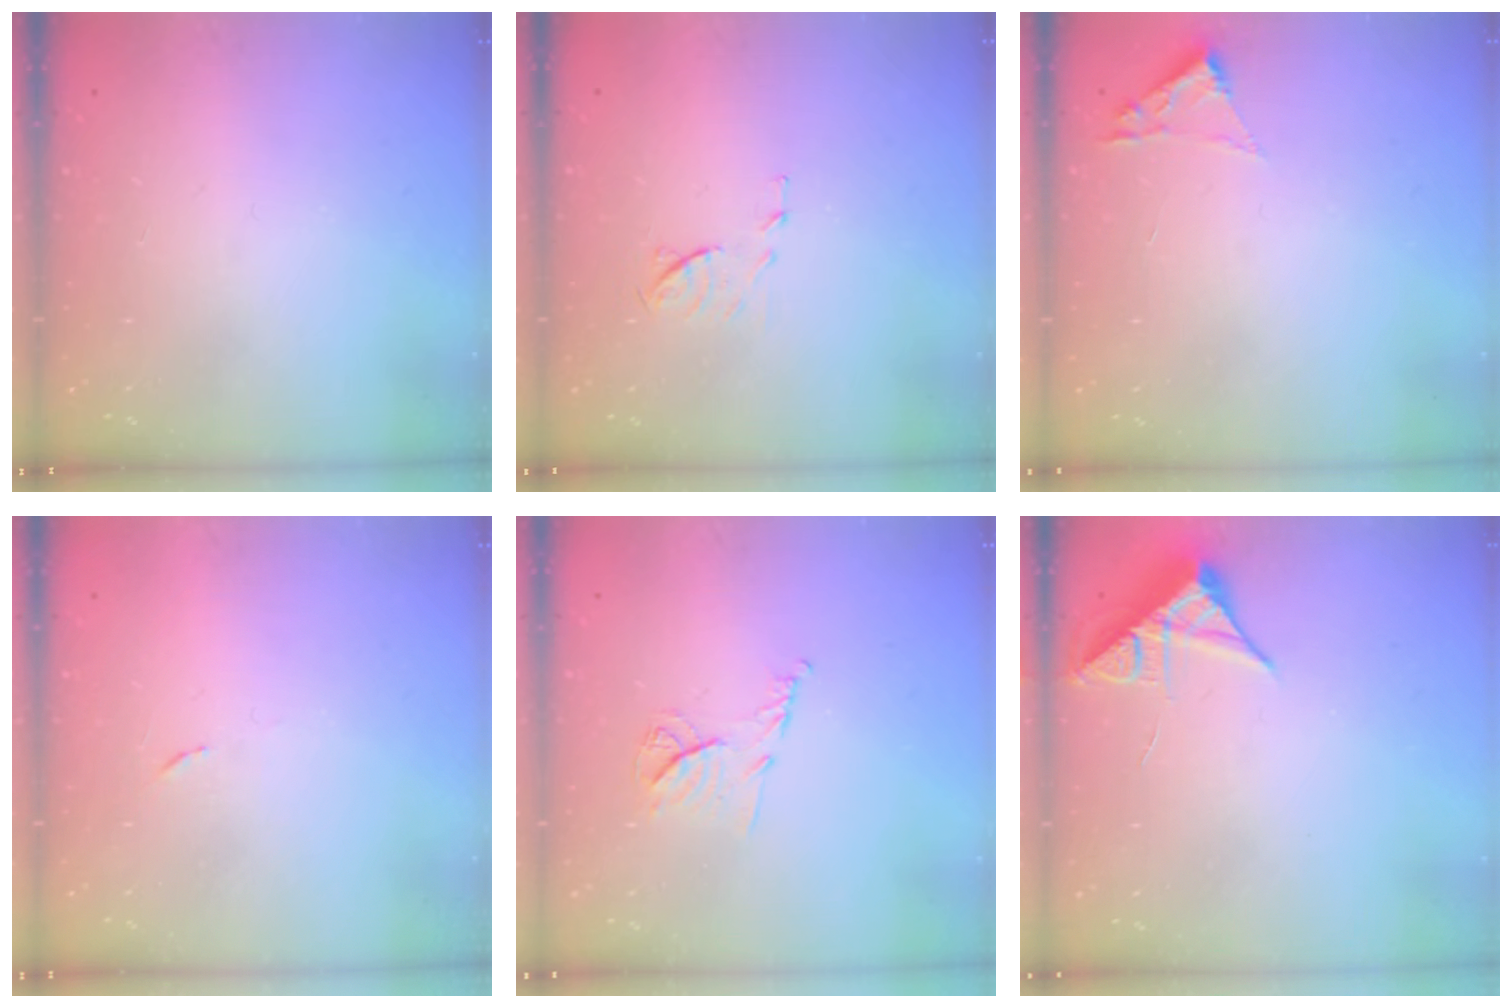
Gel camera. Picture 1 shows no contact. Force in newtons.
{"total": 6.9, "press": 6.9, "slide": 0.7}
{"total": 1.8, "press": 1.8, "slide": 0.2}
{"total": 3.5, "press": 3.3, "slide": 1.2}
{"total": 7.9, "press": 7.9, "slide": 0.3}
{"total": 7.7, "press": 7.7, "slide": 0.4}